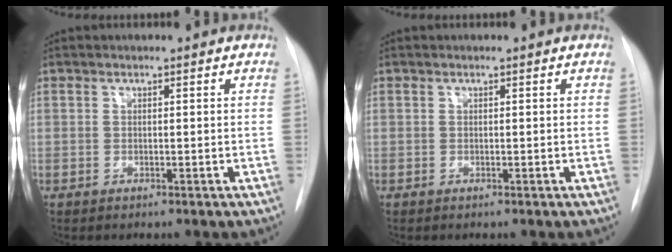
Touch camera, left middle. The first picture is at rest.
{"total": 0.0}